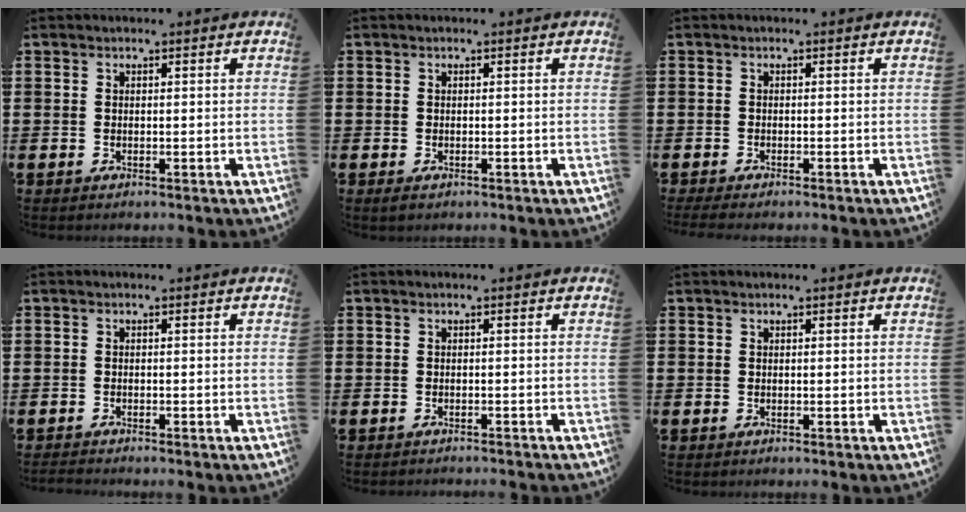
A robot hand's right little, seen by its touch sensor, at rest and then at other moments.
{"total": 0.5, "force": [-0.1, 0.3, 0.4], "torque": [-0.008, 0.003, -0.003]}
{"total": 0.9, "force": [-0.7, 0.1, 0.5], "torque": [-0.010, -0.001, -0.014]}
{"total": 0.7, "force": [-0.6, 0.0, 0.2], "torque": [-0.003, -0.003, -0.013]}
{"total": 0.5, "force": [-0.5, -0.1, -0.1], "torque": [0.001, -0.001, -0.011]}
{"total": 0.0}